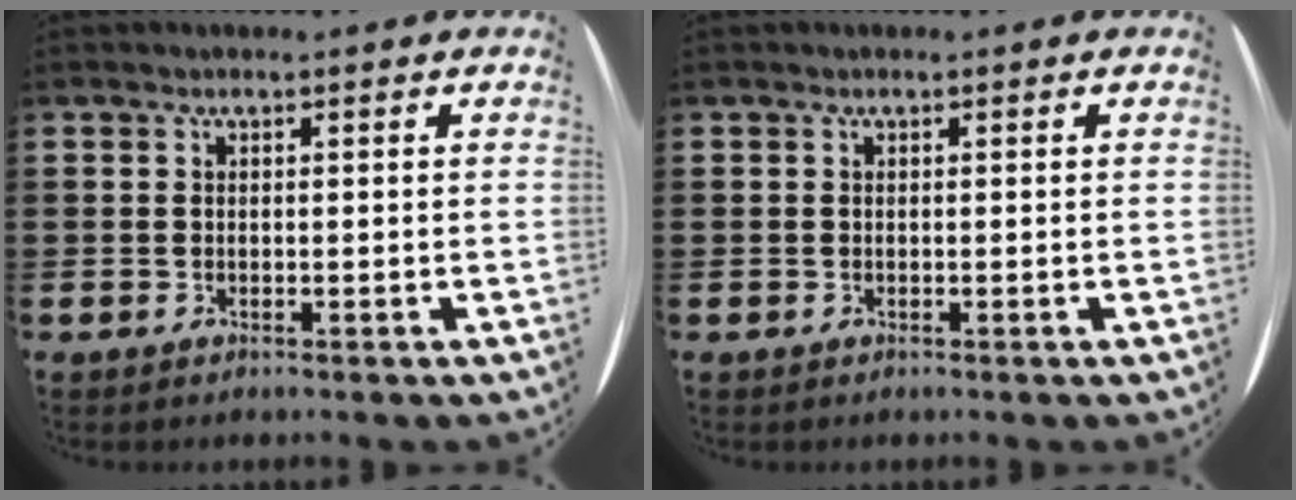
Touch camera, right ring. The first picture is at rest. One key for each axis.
{"total": 0.0}